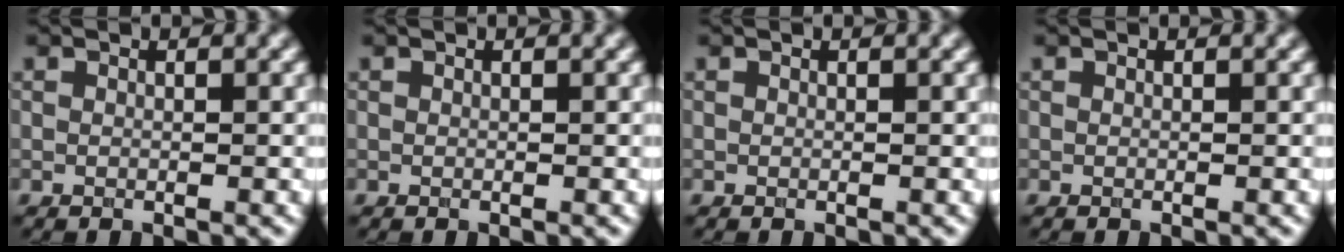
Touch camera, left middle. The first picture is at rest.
{"total": 0.0}
{"total": 0.0}
{"total": 0.0}